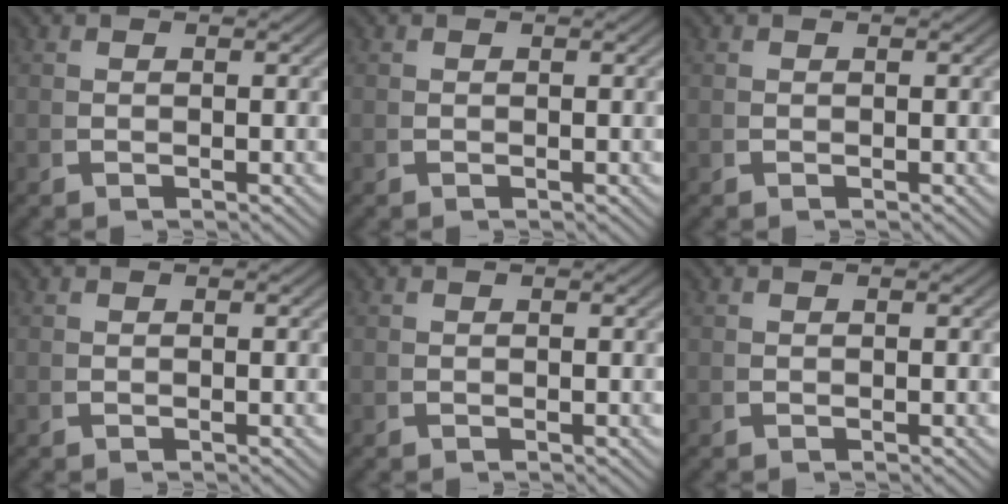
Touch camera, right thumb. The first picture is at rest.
{"total": 0.0}
{"total": 0.0}
{"total": 0.0}
{"total": 0.0}
{"total": 0.0}